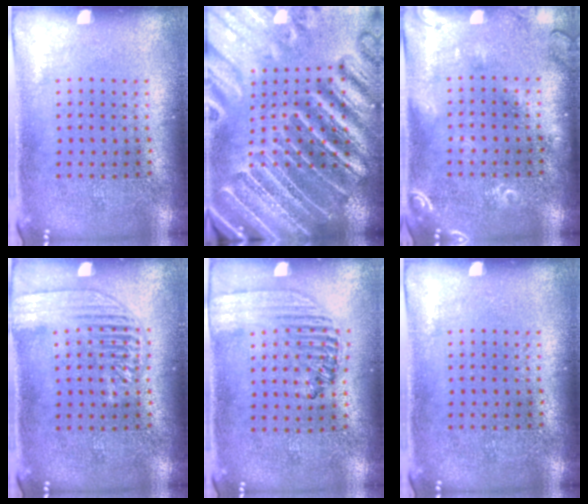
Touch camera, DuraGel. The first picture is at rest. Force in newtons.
{"total": 4.0, "press": 3.9, "slide": 1.1}
{"total": 2.5, "press": 2.4, "slide": 0.5}
{"total": 2.5, "press": 2.5, "slide": 0.3}
{"total": 1.4, "press": 1.3, "slide": 0.5}
{"total": 0.0}